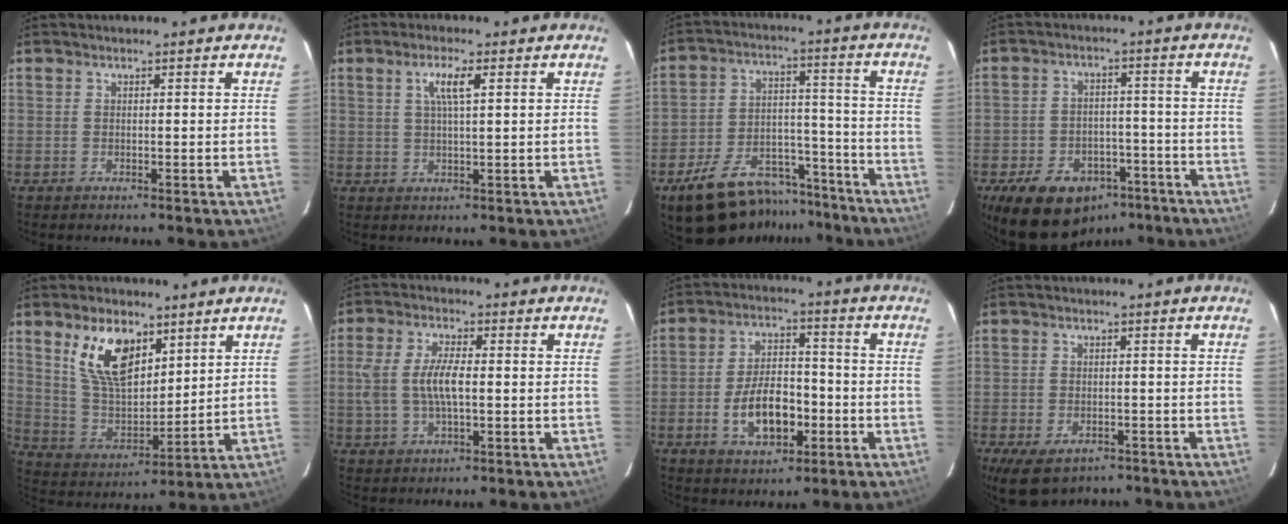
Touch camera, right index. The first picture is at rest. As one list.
[{"total": 4.0, "force": [1.5, 0.5, 3.7], "torque": [-0.071, 0.003, 0.027]}, {"total": 18.6, "force": [-14.7, 9.0, 7.0], "torque": [-0.147, 0.042, -0.204]}, {"total": 17.1, "force": [-10.9, 10.6, 7.9], "torque": [-0.177, 0.017, -0.141]}, {"total": 13.5, "force": [7.3, 7.1, 8.9], "torque": [-0.169, 0.008, 0.151]}, {"total": 7.5, "force": [-0.3, 3.1, 6.8], "torque": [-0.138, 0.008, -0.002]}, {"total": 10.7, "force": [-3.5, 5.8, 8.3], "torque": [-0.162, 0.016, -0.046]}, {"total": 8.0, "force": [-5.0, 4.6, 4.3], "torque": [-0.088, -0.017, -0.072]}]